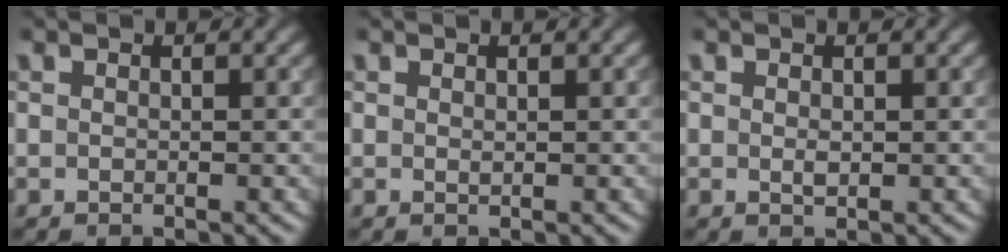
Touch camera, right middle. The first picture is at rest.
{"total": 0.0}
{"total": 0.7, "force": [0.1, 0.4, 0.6], "torque": [-0.012, -0.002, 0.002]}